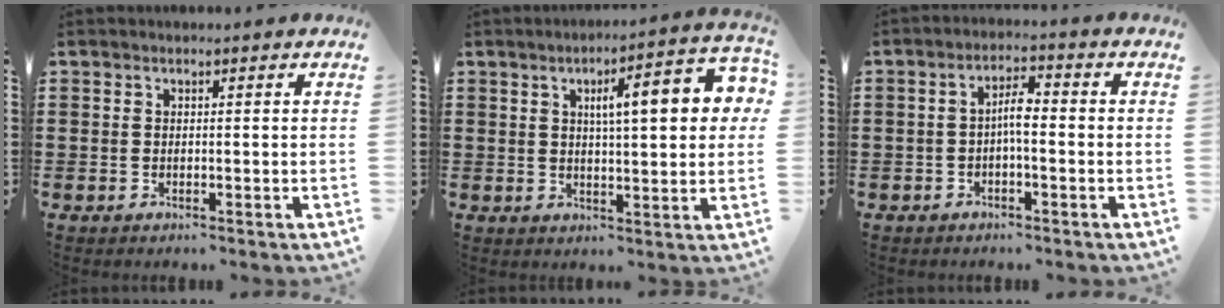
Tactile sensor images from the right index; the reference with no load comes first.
{"total": 9.2, "force": [2.6, 2.1, 8.5], "torque": [-0.132, -0.003, 0.033]}
{"total": 3.5, "force": [-0.6, 0.9, 3.3], "torque": [-0.061, 0.006, -0.013]}